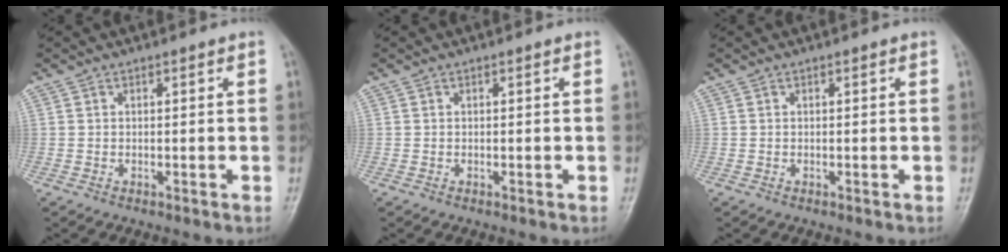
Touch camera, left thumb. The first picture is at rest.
{"total": 0.0}
{"total": 0.0}